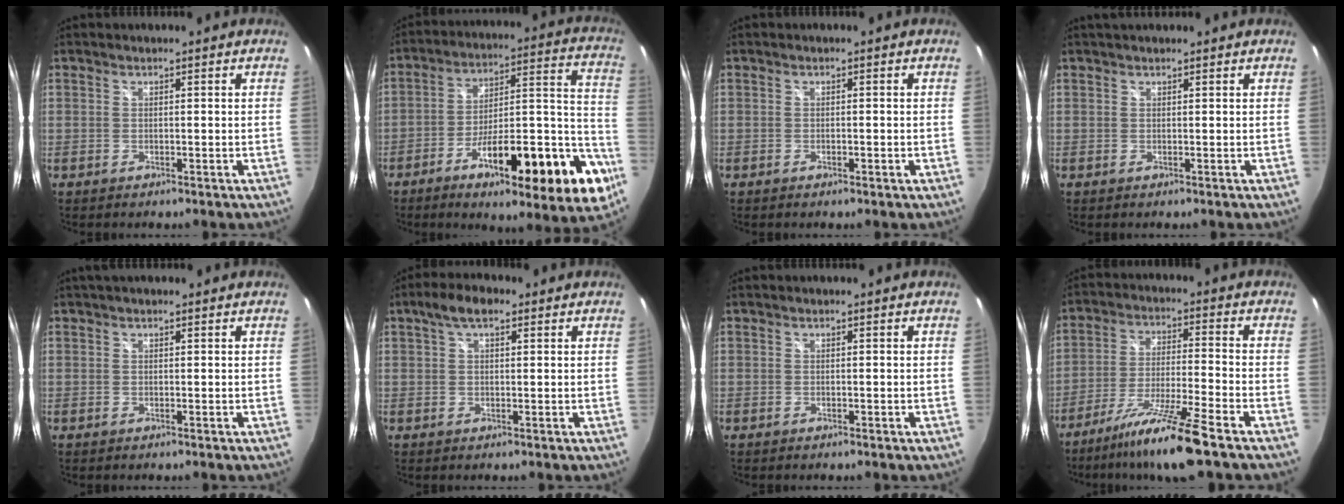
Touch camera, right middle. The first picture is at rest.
{"total": 25.2, "force": [-12.4, 5.5, 21.3], "torque": [-0.298, -0.008, -0.194]}
{"total": 1.0, "force": [-0.5, 0.2, 0.8], "torque": [-0.011, 0.000, -0.010]}
{"total": 2.6, "force": [2.1, 0.6, 1.3], "torque": [-0.023, 0.008, 0.029]}
{"total": 2.8, "force": [2.0, 1.0, 1.7], "torque": [-0.025, 0.013, 0.026]}
{"total": 4.9, "force": [2.4, 2.2, 3.6], "torque": [-0.063, 0.017, 0.038]}
{"total": 0.0}
{"total": 12.1, "force": [-9.1, -1.0, 7.9], "torque": [-0.165, -0.020, -0.160]}